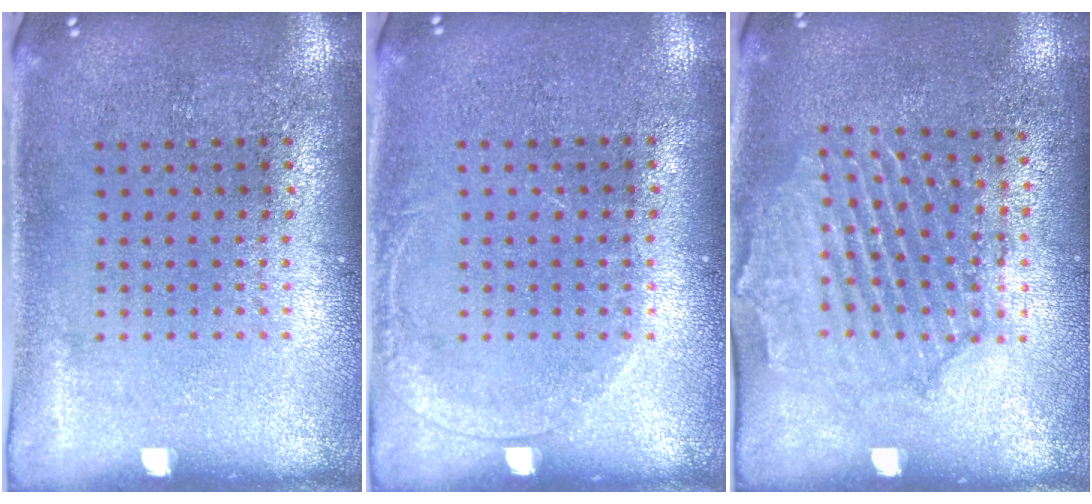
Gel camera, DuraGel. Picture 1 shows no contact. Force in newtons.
{"total": 1.0, "press": 1.0, "slide": 0.2}
{"total": 1.8, "press": 1.8, "slide": 0.3}